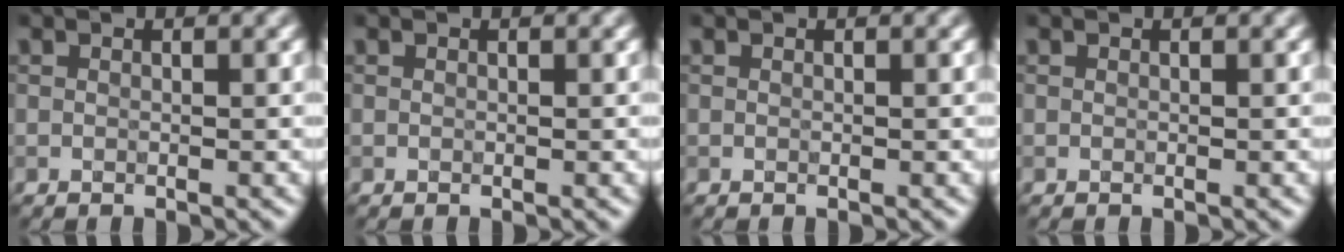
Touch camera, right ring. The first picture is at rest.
{"total": 0.0}
{"total": 0.0}
{"total": 0.0}